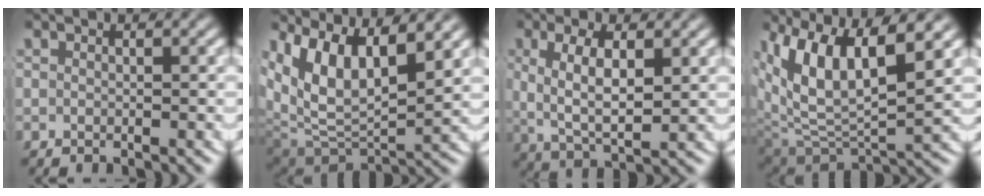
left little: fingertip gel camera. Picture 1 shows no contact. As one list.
[{"total": 10.3, "force": [2.1, 7.1, 7.2], "torque": [-0.148, -0.010, 0.042]}, {"total": 5.7, "force": [0.4, 2.9, 4.8], "torque": [-0.099, -0.014, 0.018]}, {"total": 10.2, "force": [1.9, 6.3, 7.8], "torque": [-0.161, -0.016, 0.041]}]